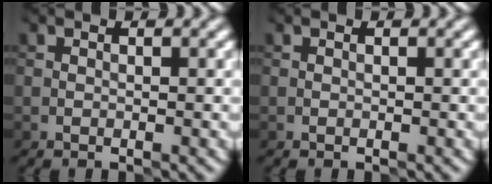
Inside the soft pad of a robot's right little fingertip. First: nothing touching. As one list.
[{"total": 0.0}]